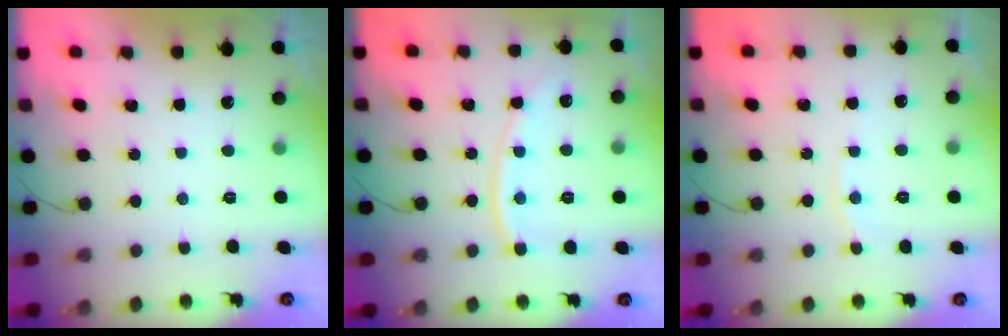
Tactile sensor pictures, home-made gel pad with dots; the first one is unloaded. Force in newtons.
{"total": 11.2, "press": 11.1, "slide": 1.2}
{"total": 4.5, "press": 4.5, "slide": 0.4}